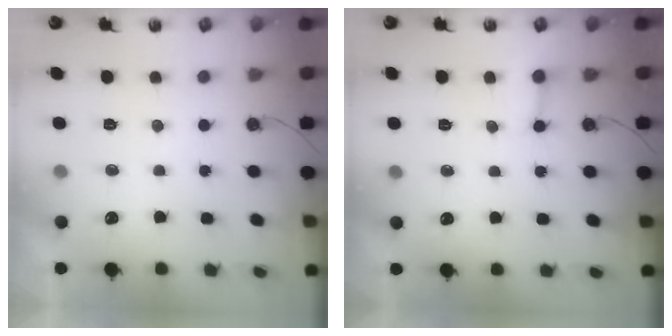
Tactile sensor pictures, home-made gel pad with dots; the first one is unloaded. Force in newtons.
{"total": 2.6, "press": 2.6, "slide": 0.1}